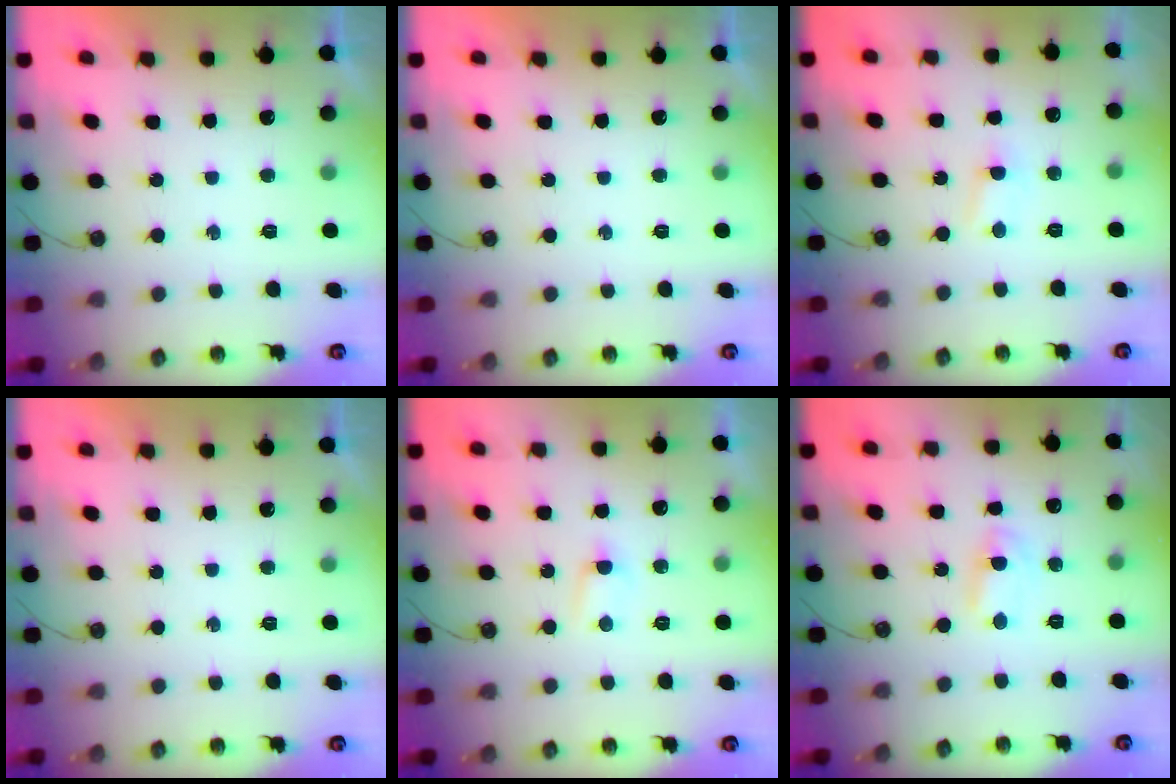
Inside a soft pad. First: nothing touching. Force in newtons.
{"total": 0.0}
{"total": 2.8, "press": 2.8, "slide": 0.4}
{"total": 0.0}
{"total": 3.0, "press": 3.0, "slide": 0.3}
{"total": 2.9, "press": 2.9, "slide": 0.4}